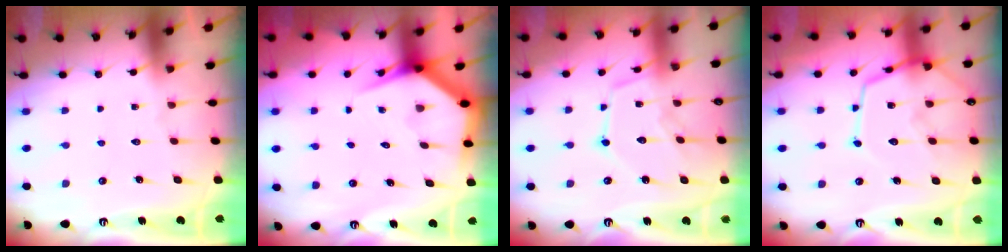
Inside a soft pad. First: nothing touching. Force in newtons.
{"total": 4.3, "press": 4.3, "slide": 0.3}
{"total": 12.9, "press": 12.8, "slide": 1.2}
{"total": 12.9, "press": 12.9, "slide": 1.0}